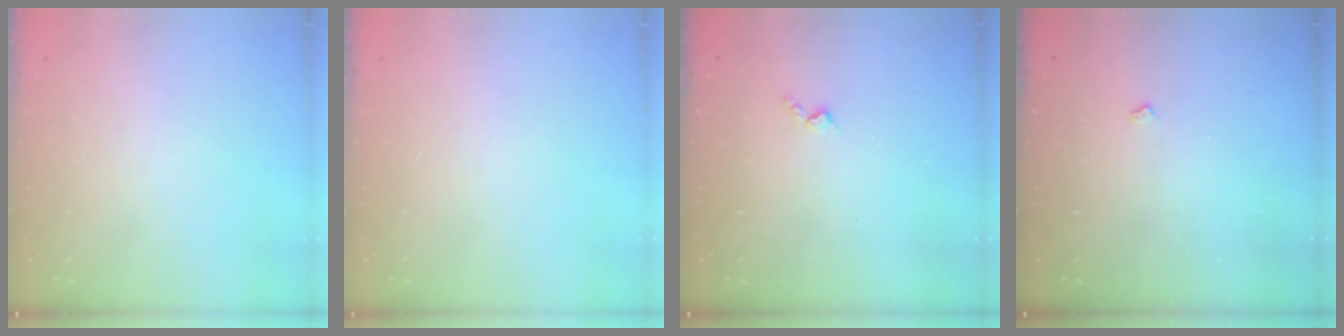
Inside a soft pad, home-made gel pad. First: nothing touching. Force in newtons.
{"total": 0.0}
{"total": 2.8, "press": 2.8, "slide": 0.5}
{"total": 2.6, "press": 2.6, "slide": 0.4}